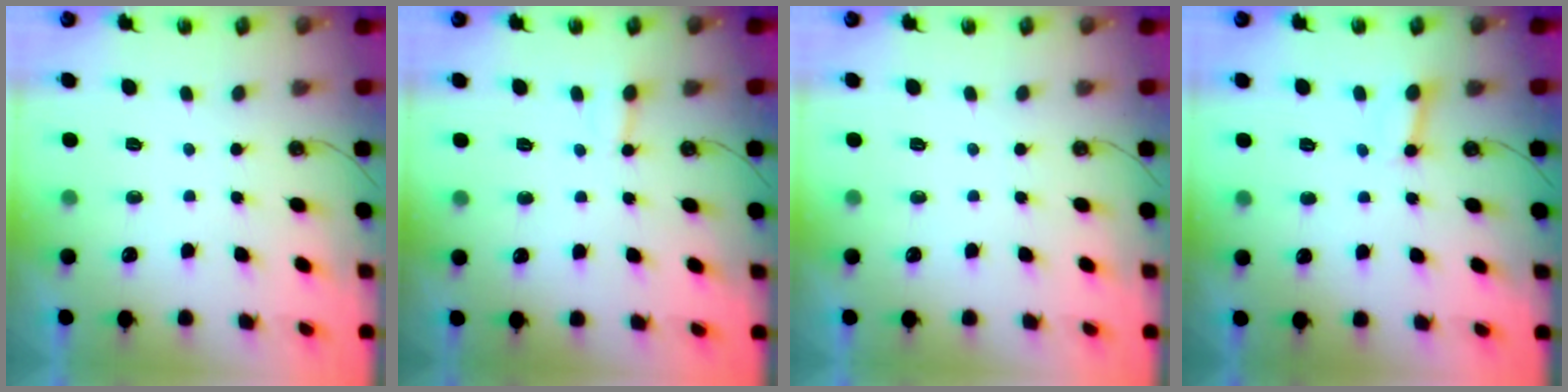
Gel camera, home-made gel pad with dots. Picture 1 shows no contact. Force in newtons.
{"total": 3.7, "press": 3.7, "slide": 0.3}
{"total": 0.0}
{"total": 2.7, "press": 2.7, "slide": 0.2}